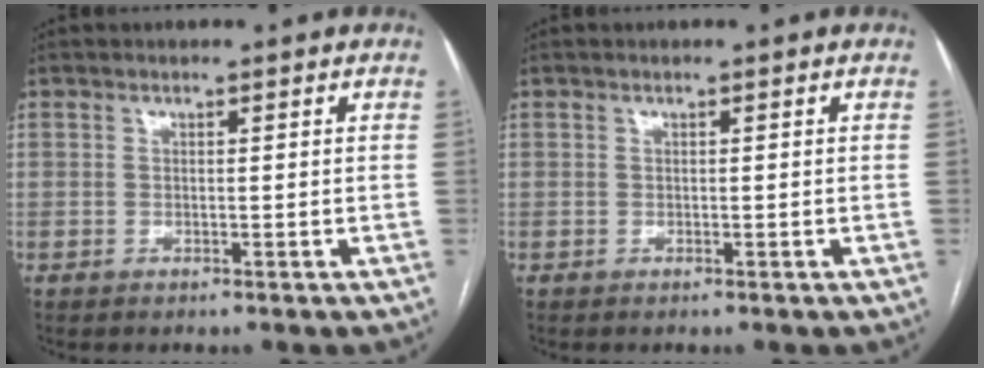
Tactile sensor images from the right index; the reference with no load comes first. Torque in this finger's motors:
{"motor_torque": [0.00, 0.00, 0.00, 0.01]}